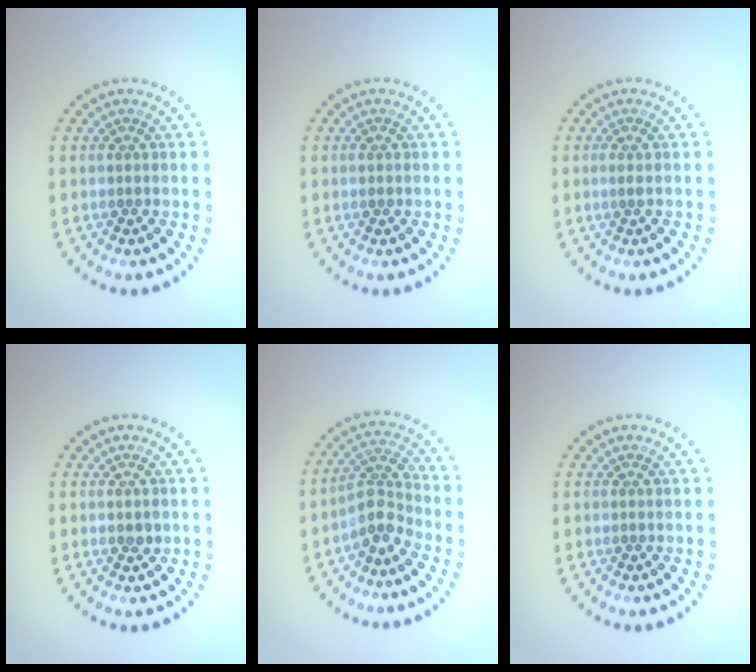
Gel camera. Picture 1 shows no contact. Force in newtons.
{"total": 0.8, "press": 0.8, "slide": 0.1}
{"total": 0.5, "press": 0.2, "slide": 0.5}
{"total": 1.2, "press": 1.2, "slide": 0.3}
{"total": 2.8, "press": 2.1, "slide": 1.9}
{"total": 0.0}